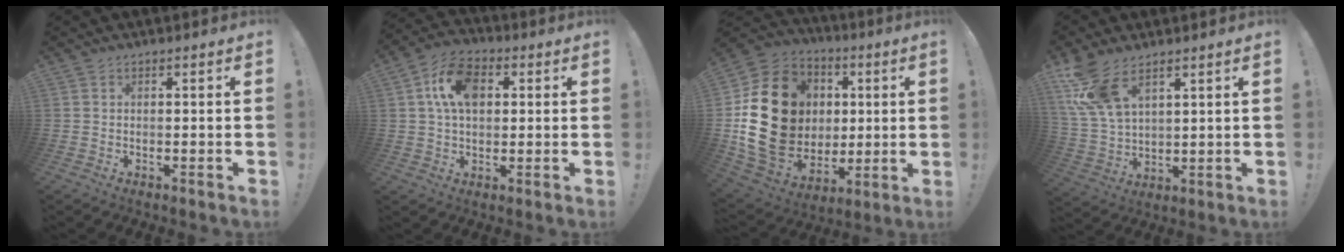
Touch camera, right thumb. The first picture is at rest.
{"total": 12.2, "force": [3.2, 8.0, 8.6], "torque": [-0.137, 0.012, 0.061]}
{"total": 25.9, "force": [2.0, 20.9, 15.1], "torque": [-0.280, -0.002, 0.080]}
{"total": 12.7, "force": [7.7, 6.4, 7.8], "torque": [-0.161, -0.027, 0.154]}